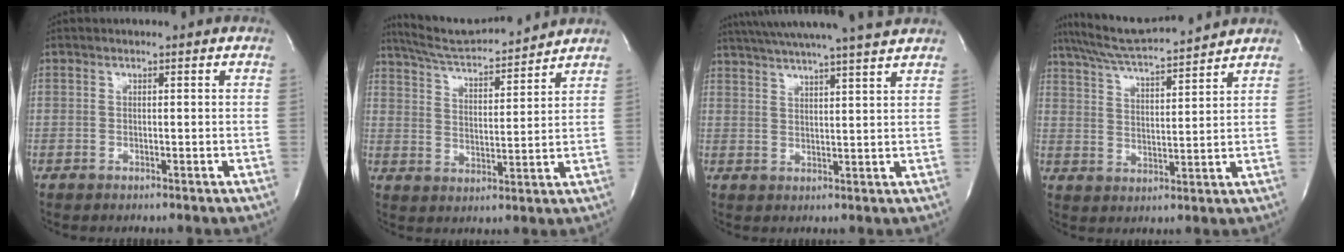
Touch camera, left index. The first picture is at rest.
{"total": 12.5, "force": [11.7, 0.6, 4.2], "torque": [-0.075, 0.004, 0.189]}
{"total": 16.6, "force": [14.7, -0.7, 7.6], "torque": [-0.133, -0.005, 0.203]}
{"total": 12.4, "force": [11.4, -0.2, 4.9], "torque": [-0.094, 0.011, 0.186]}